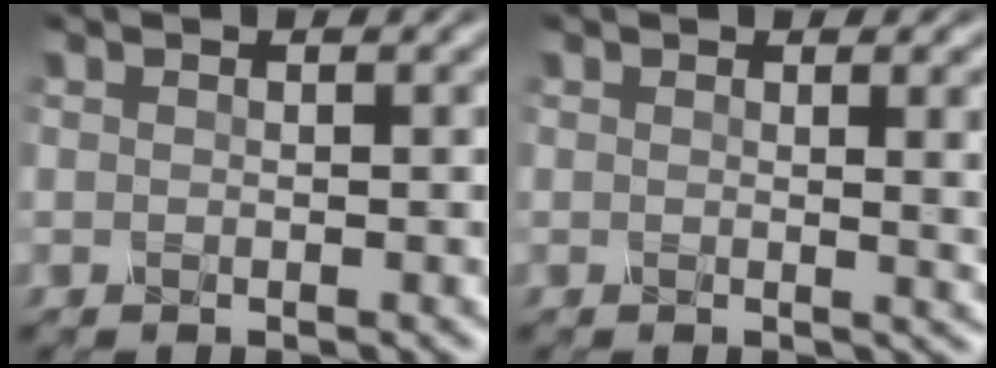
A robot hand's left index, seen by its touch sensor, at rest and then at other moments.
{"total": 3.2, "force": [0.8, 1.0, 2.9], "torque": [-0.029, -0.003, 0.012]}